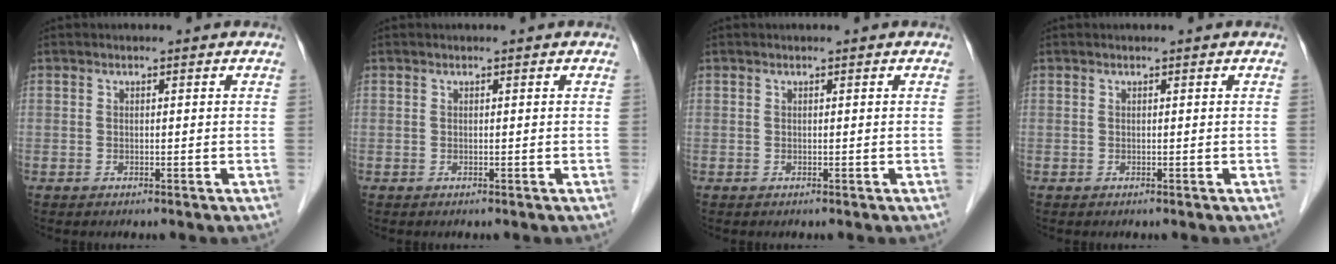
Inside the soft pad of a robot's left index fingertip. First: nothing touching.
{"total": 0.0}
{"total": 0.0}
{"total": 0.0}